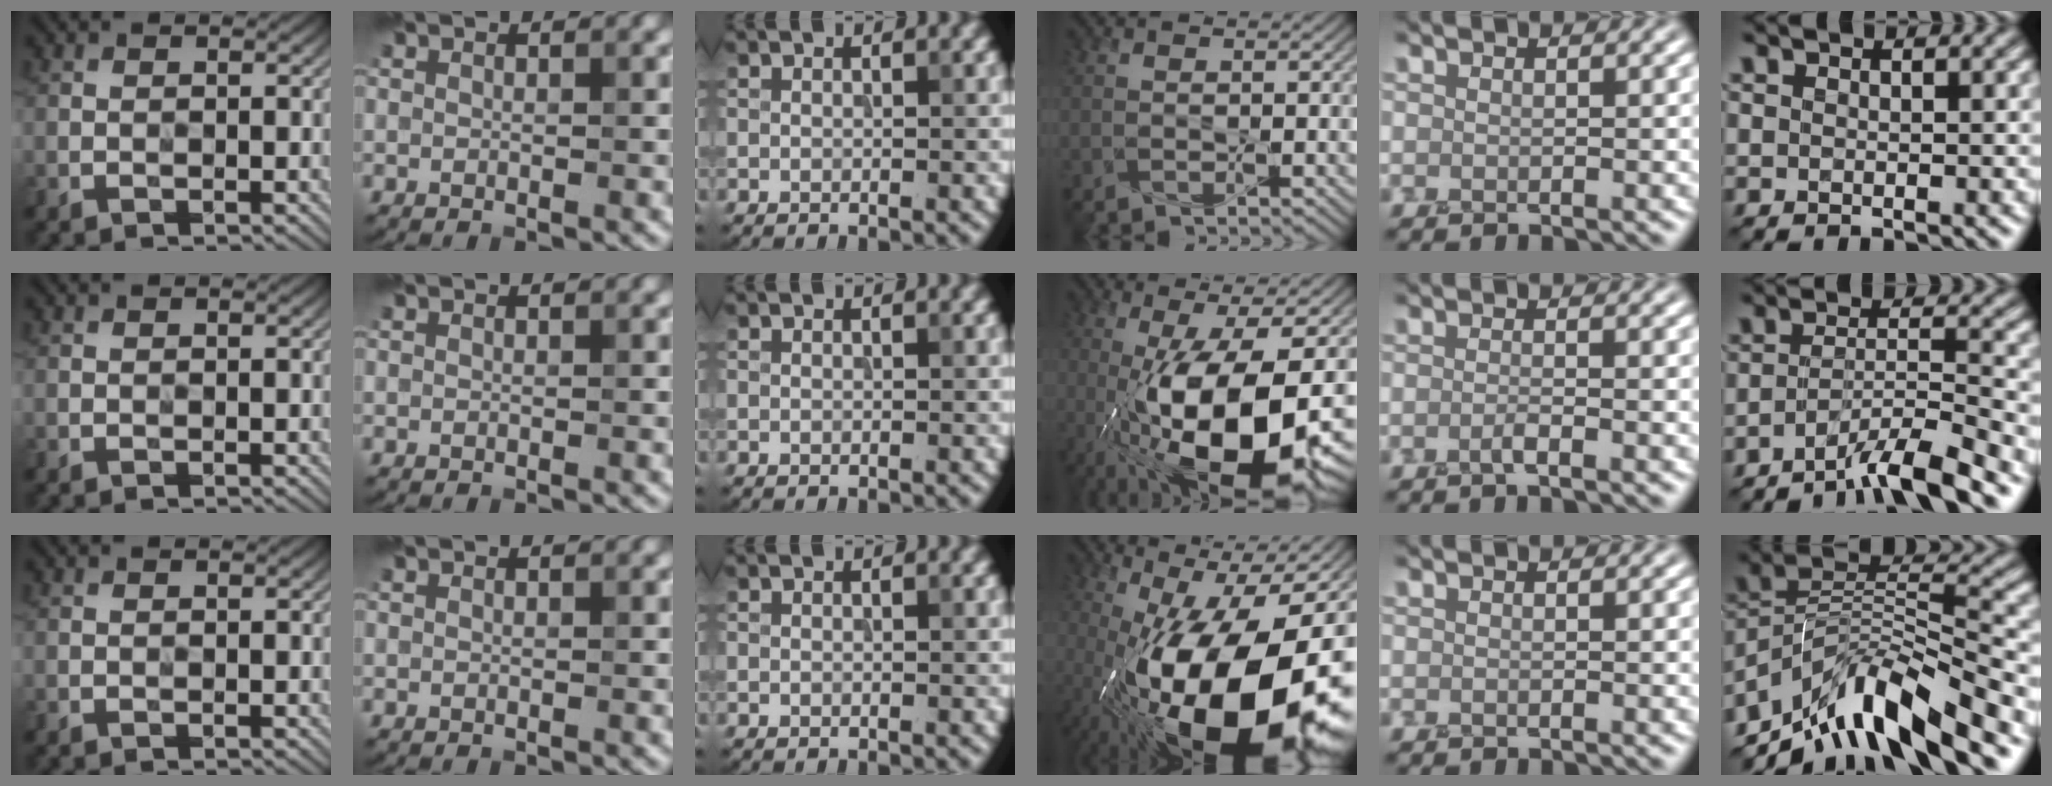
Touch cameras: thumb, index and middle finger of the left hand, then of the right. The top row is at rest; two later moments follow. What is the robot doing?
{"motion": "press", "object": "grip strengthener"}